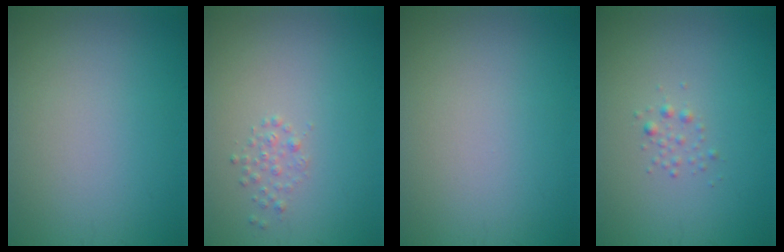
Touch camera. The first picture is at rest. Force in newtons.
{"total": 1.0, "press": 1.0, "slide": 0.1}
{"total": 0.0}
{"total": 0.8, "press": 0.8, "slide": 0.0}